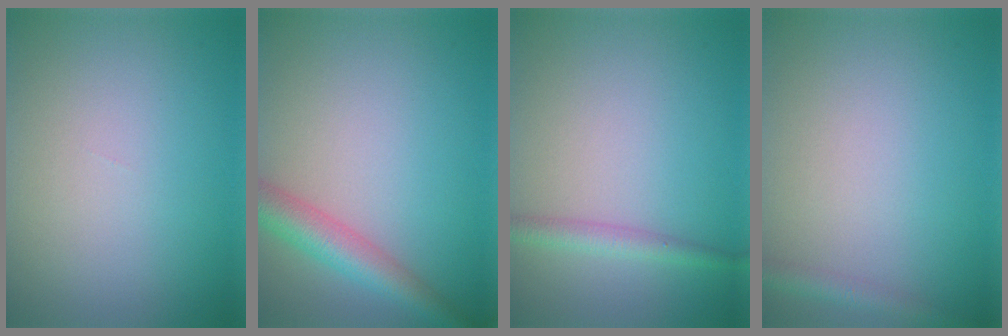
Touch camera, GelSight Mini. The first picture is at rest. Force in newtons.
{"total": 4.2, "press": 4.2, "slide": 0.2}
{"total": 2.0, "press": 2.0, "slide": 0.0}
{"total": 1.8, "press": 1.8, "slide": 0.1}